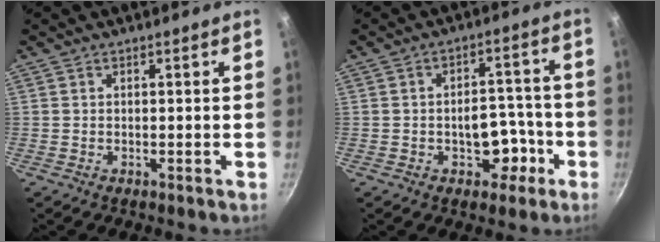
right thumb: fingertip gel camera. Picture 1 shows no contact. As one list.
[{"total": 8.0, "force": [-3.0, 5.3, 5.1], "torque": [-0.021, 0.033, -0.032]}]